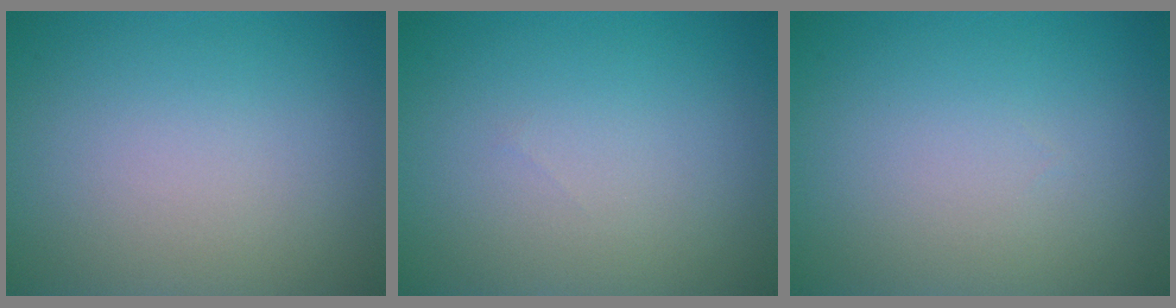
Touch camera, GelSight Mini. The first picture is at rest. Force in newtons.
{"total": 0.0}
{"total": 0.0}